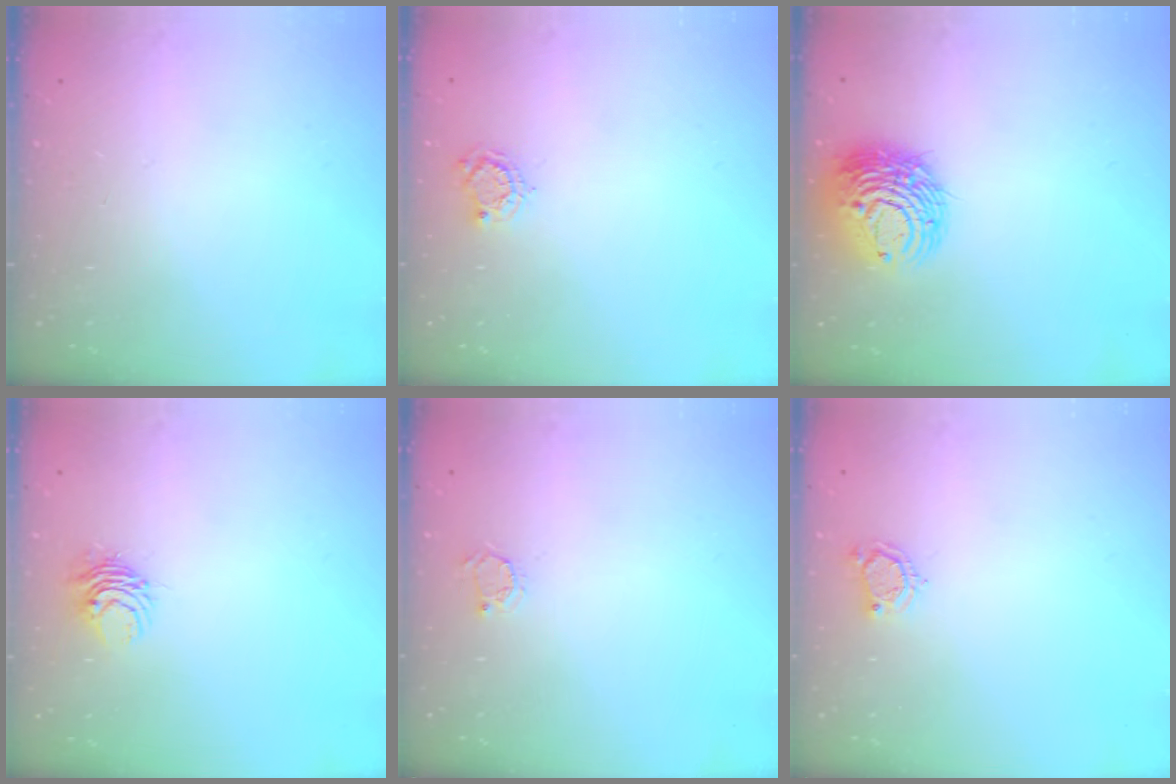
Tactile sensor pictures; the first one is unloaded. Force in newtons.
{"total": 4.6, "press": 4.5, "slide": 0.5}
{"total": 11.7, "press": 11.6, "slide": 1.3}
{"total": 5.0, "press": 4.9, "slide": 0.5}
{"total": 2.5, "press": 2.5, "slide": 0.3}
{"total": 4.2, "press": 4.1, "slide": 0.6}